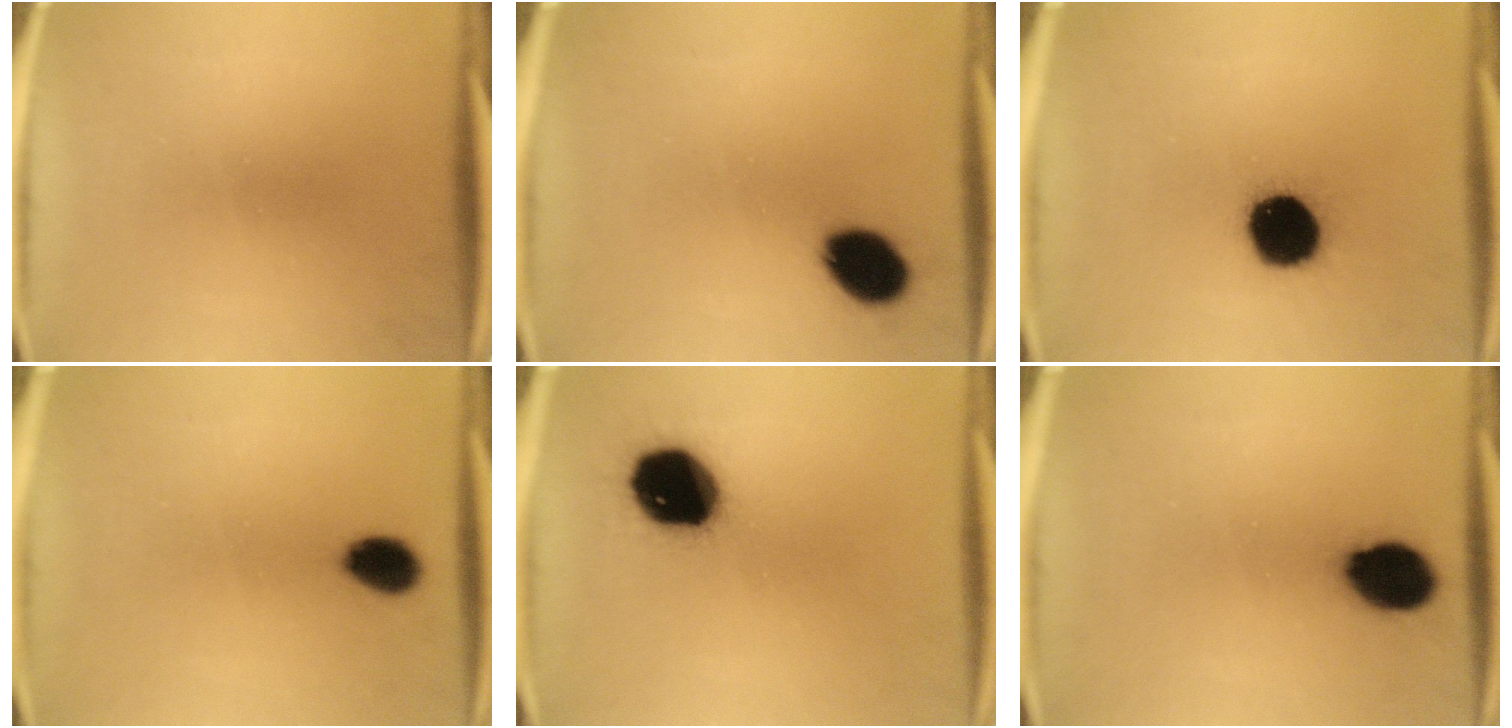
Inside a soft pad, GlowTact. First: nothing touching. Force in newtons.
{"total": 9.8}
{"total": 16.0}
{"total": 5.5}
{"total": 17.4}
{"total": 10.4}